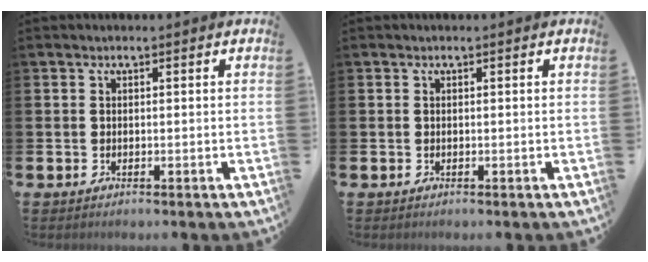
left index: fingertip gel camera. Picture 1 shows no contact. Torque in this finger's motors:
{"motor_torque": [0.00, 0.00, 0.00, 0.00]}